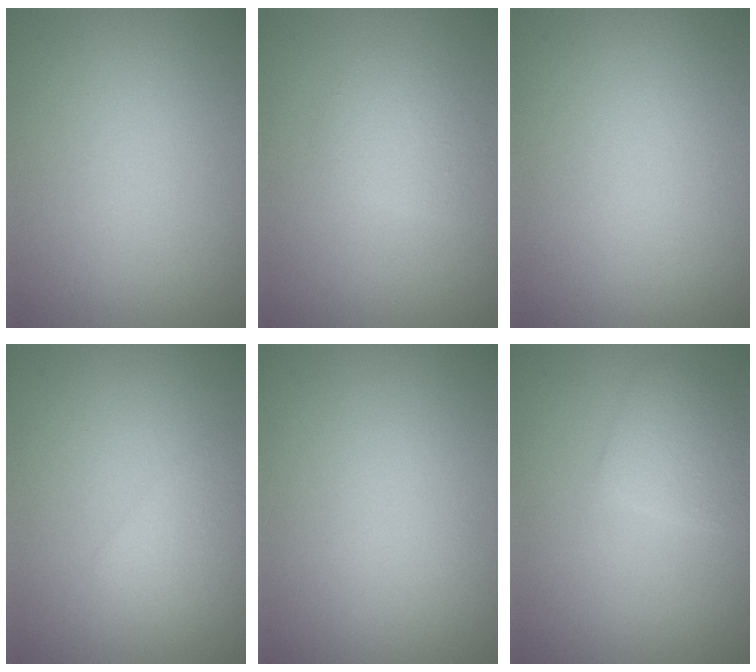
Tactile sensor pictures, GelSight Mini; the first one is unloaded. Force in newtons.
{"total": 1.9, "press": 1.9, "slide": 0.1}
{"total": 0.0}
{"total": 1.9, "press": 1.8, "slide": 0.1}
{"total": 0.0}
{"total": 2.5, "press": 2.5, "slide": 0.2}